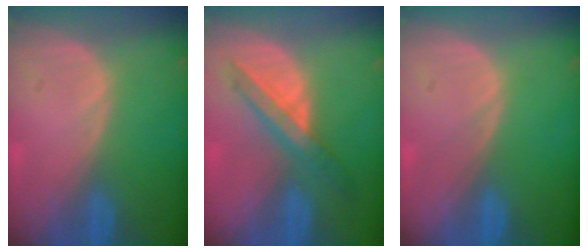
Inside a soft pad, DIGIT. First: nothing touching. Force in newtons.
{"total": 6.0, "press": 5.8, "slide": 1.3}
{"total": 0.0}